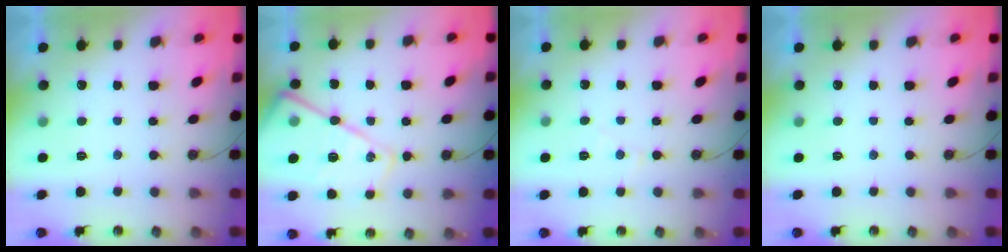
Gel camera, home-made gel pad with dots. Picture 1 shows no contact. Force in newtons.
{"total": 18.7, "press": 18.6, "slide": 1.9}
{"total": 5.4, "press": 5.4, "slide": 0.7}
{"total": 0.0}